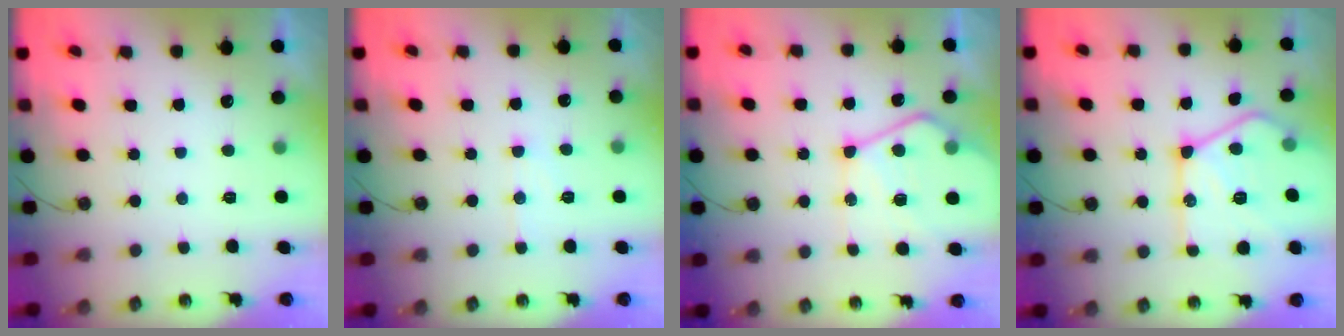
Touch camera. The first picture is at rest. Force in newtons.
{"total": 6.4, "press": 6.4, "slide": 0.6}
{"total": 15.7, "press": 15.6, "slide": 1.6}
{"total": 19.1, "press": 19.1, "slide": 1.0}